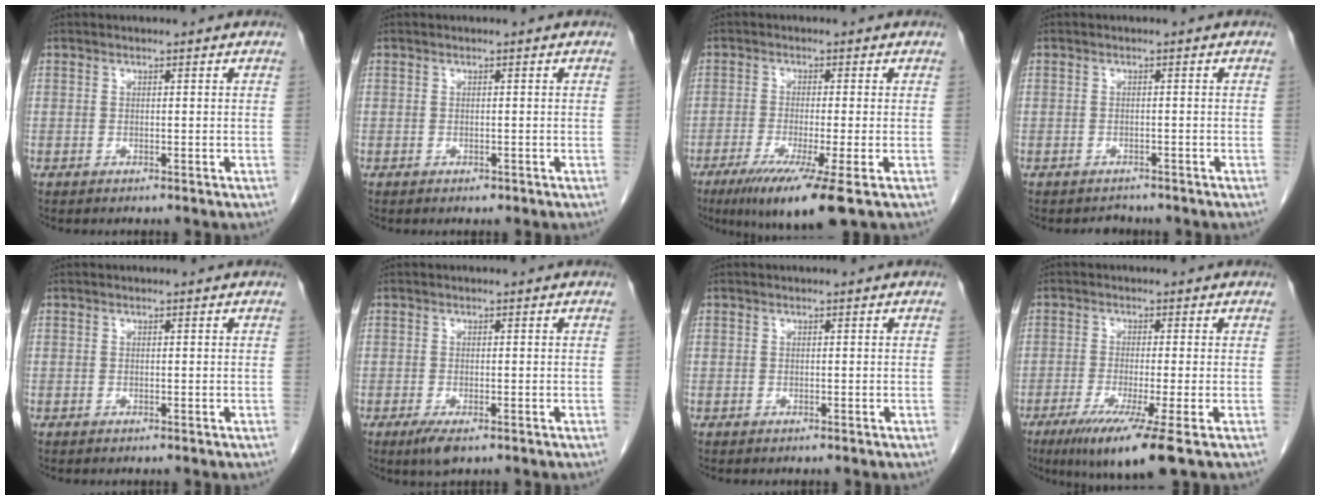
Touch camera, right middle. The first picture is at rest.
{"total": 0.5, "force": [-0.3, 0.3, 0.2], "torque": [-0.003, 0.001, -0.004]}
{"total": 9.3, "force": [-5.4, -0.5, 7.5], "torque": [-0.125, -0.029, -0.091]}
{"total": 1.7, "force": [-1.5, 0.8, -0.2], "torque": [-0.002, -0.001, -0.022]}
{"total": 0.0}
{"total": 2.8, "force": [-1.6, 0.8, 2.1], "torque": [-0.044, -0.006, -0.025]}
{"total": 0.0}
{"total": 8.8, "force": [-5.1, -0.8, 7.1], "torque": [-0.120, -0.028, -0.087]}